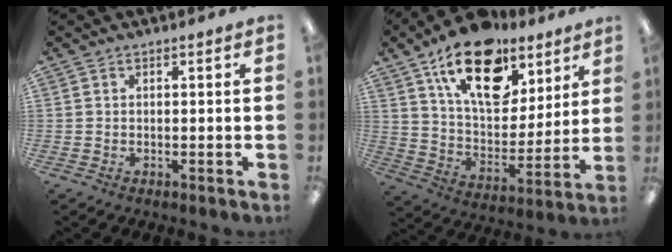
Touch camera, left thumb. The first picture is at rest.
{"total": 21.6, "force": [12.9, 11.9, 12.5], "torque": [-0.192, -0.066, 0.225]}